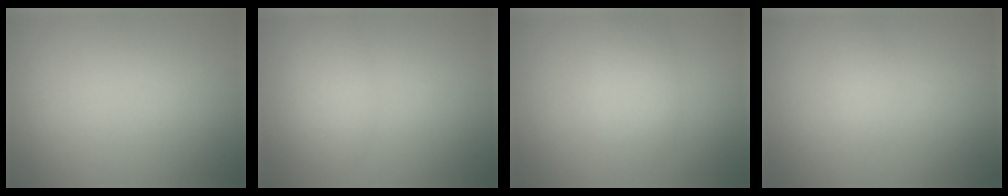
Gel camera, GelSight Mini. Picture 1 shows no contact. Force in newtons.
{"total": 2.2, "press": 2.2, "slide": 0.1}
{"total": 2.8, "press": 2.8, "slide": 0.2}
{"total": 0.8, "press": 0.8, "slide": 0.1}